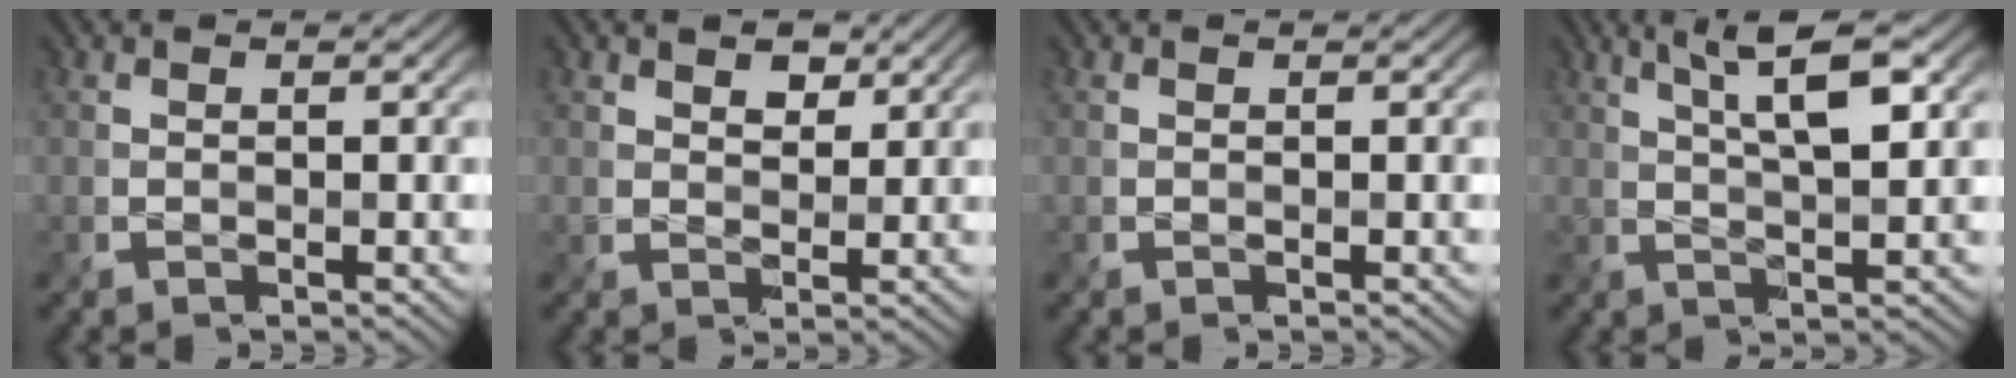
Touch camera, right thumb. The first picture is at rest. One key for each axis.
{"total": 2.6, "fx": 1.6, "fy": 1.5, "fz": 1.5, "tx": -0.026, "ty": -0.002, "tz": 0.028}
{"total": 0.0}
{"total": 7.3, "fx": 3.1, "fy": 1.4, "fz": 6.4, "tx": -0.102, "ty": 0.008, "tz": 0.054}